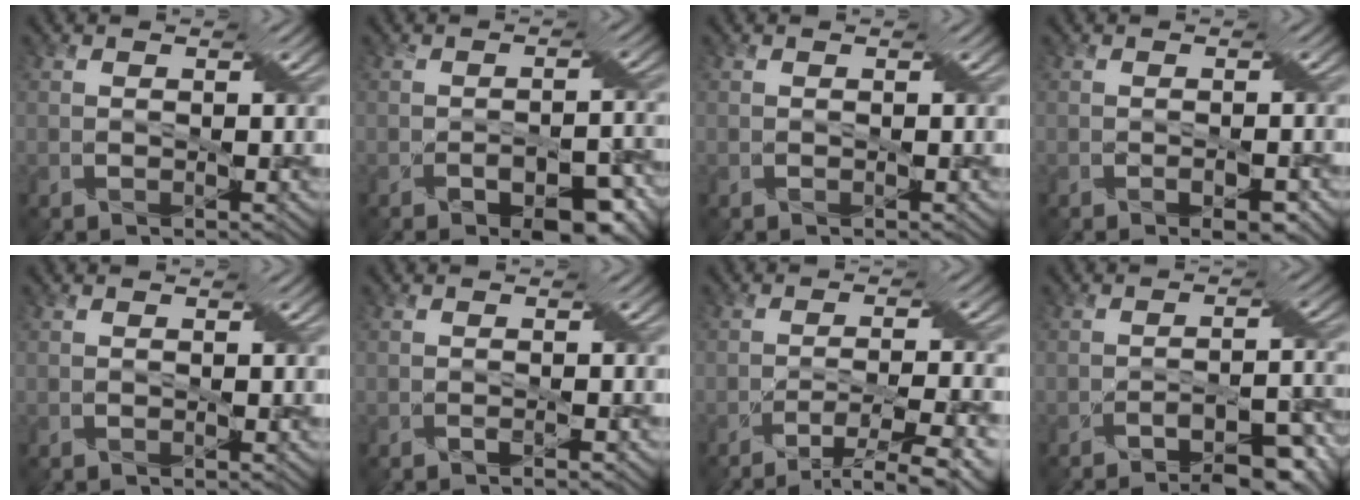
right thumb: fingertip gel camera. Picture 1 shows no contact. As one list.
[{"total": 7.6, "force": [-4.7, 3.3, 4.9], "torque": [-0.069, -0.020, -0.069]}, {"total": 0.0}, {"total": 2.8, "force": [-1.5, 0.9, 2.1], "torque": [-0.028, -0.003, -0.017]}, {"total": 0.0}, {"total": 0.6, "force": [-0.5, -0.4, 0.0], "torque": [-0.002, 0.001, -0.009]}, {"total": 7.8, "force": [-4.7, 1.2, 6.1], "torque": [-0.110, -0.002, -0.070]}, {"total": 9.4, "force": [-7.1, 2.5, 5.8], "torque": [-0.089, 0.000, -0.098]}]